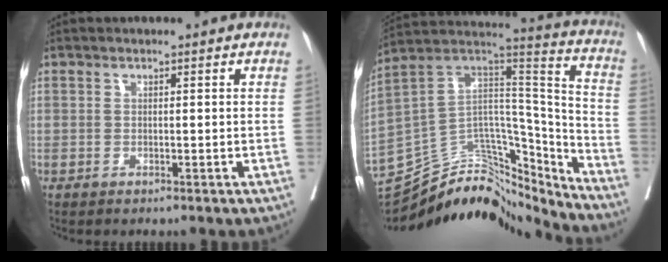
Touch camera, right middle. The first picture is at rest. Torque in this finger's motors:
{"motor_torque": [0.17, -1.47, -0.03, -0.07]}